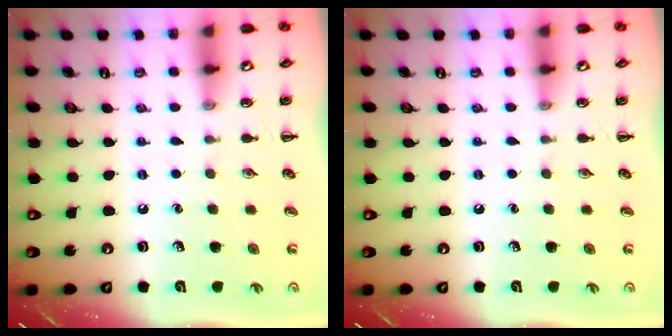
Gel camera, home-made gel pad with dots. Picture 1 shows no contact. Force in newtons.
{"total": 0.0}